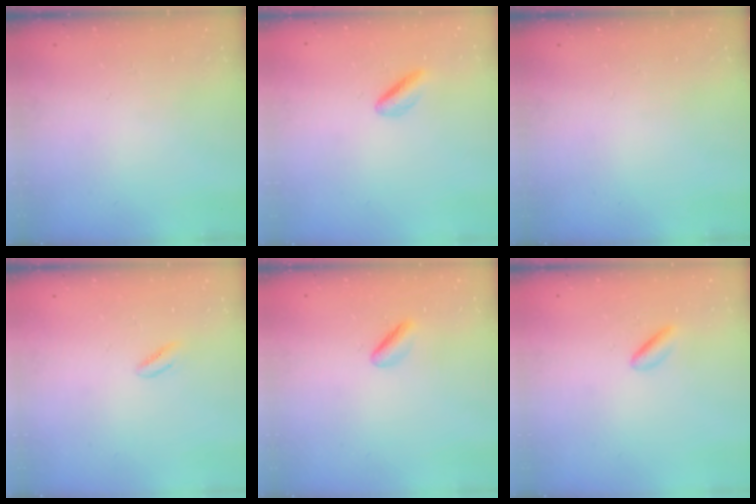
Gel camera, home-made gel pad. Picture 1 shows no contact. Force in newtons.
{"total": 2.0, "press": 1.7, "slide": 1.0}
{"total": 0.0}
{"total": 1.8, "press": 1.6, "slide": 0.9}
{"total": 2.3, "press": 2.2, "slide": 0.8}
{"total": 1.5, "press": 1.3, "slide": 0.7}